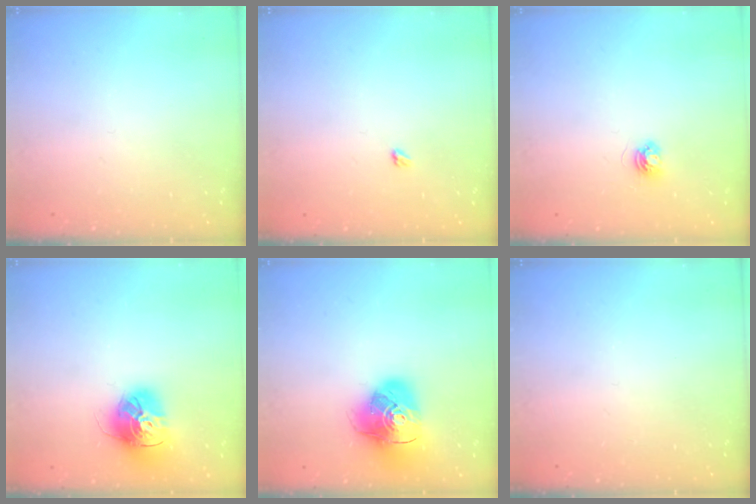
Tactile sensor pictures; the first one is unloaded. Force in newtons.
{"total": 2.4, "press": 2.4, "slide": 0.4}
{"total": 3.9, "press": 3.9, "slide": 0.4}
{"total": 15.9, "press": 15.8, "slide": 1.4}
{"total": 16.0, "press": 15.9, "slide": 1.8}
{"total": 0.0}